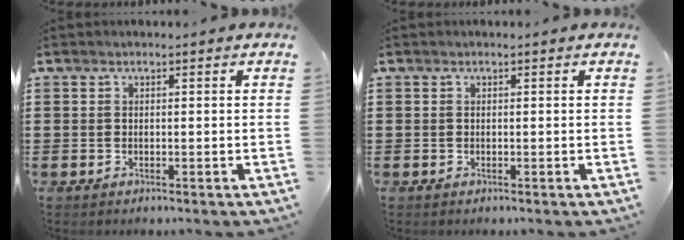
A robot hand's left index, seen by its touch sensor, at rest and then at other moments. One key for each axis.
{"total": 0.0}